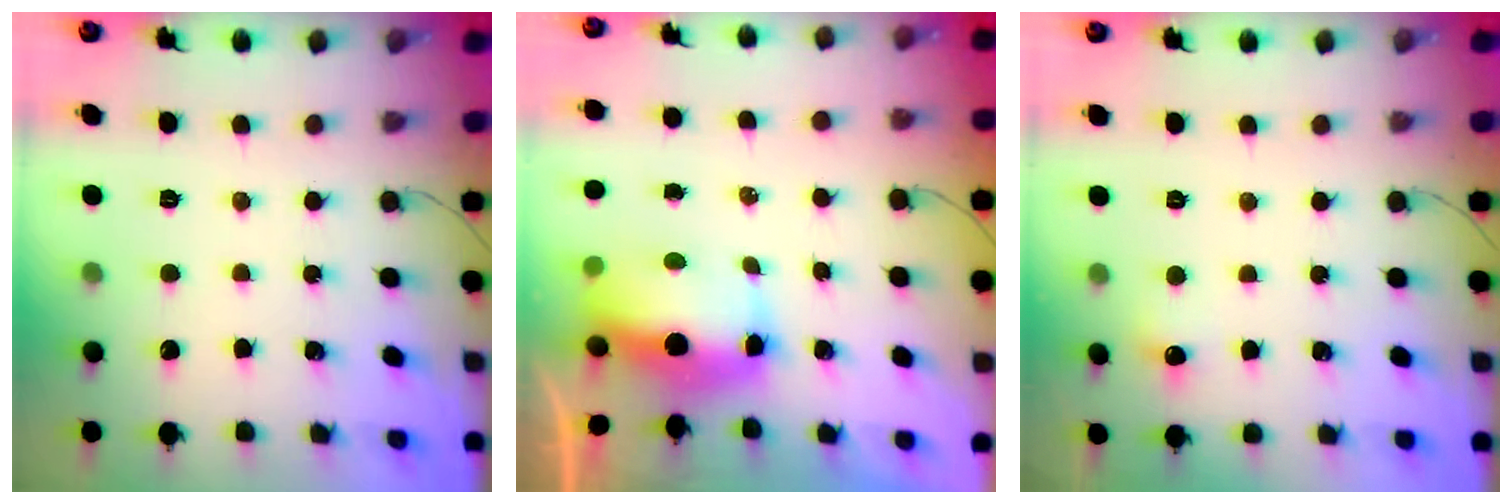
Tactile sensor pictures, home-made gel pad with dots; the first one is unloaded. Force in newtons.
{"total": 9.2, "press": 9.1, "slide": 1.1}
{"total": 4.5, "press": 4.3, "slide": 1.3}